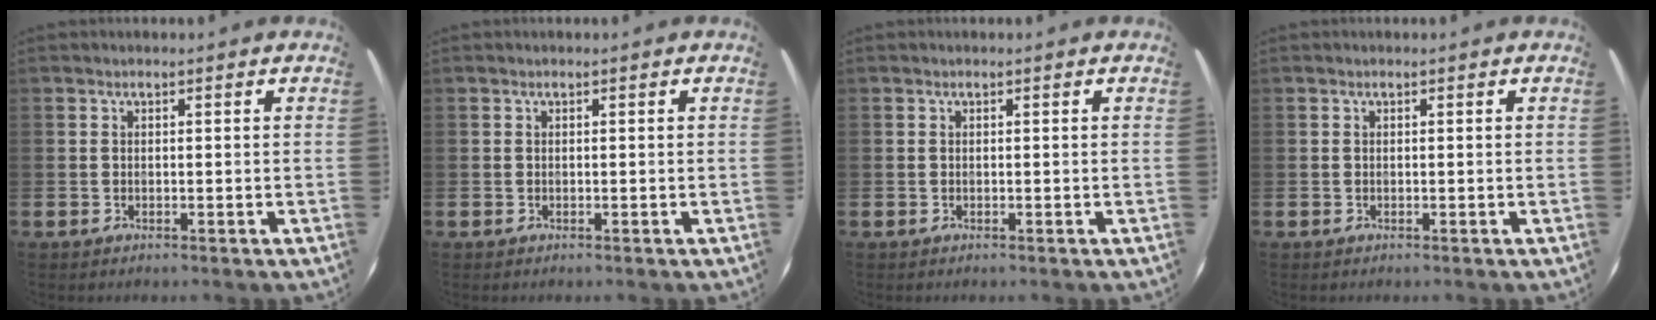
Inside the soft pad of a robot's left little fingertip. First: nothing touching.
{"total": 0.0}
{"total": 0.0}
{"total": 0.0}